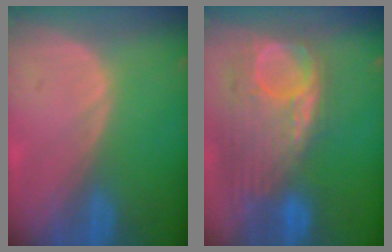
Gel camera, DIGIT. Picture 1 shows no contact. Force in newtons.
{"total": 12.2, "press": 10.4, "slide": 6.3}